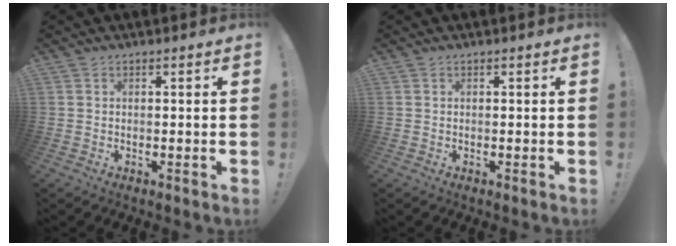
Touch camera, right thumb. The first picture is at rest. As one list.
[{"total": 0.0}]